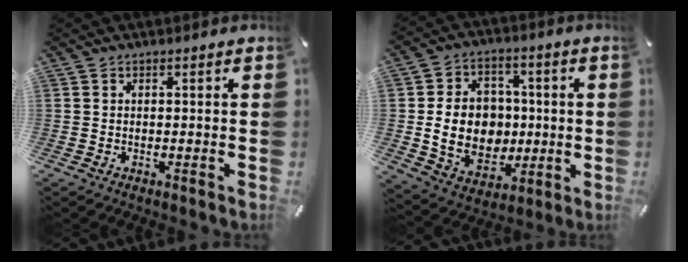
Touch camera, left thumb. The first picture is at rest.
{"total": 14.7, "force": [-0.4, 12.2, 8.1], "torque": [-0.161, 0.007, 0.005]}